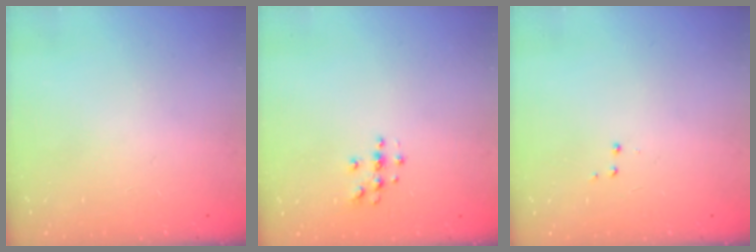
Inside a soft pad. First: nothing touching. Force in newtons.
{"total": 3.9, "press": 3.9, "slide": 0.4}
{"total": 2.9, "press": 2.8, "slide": 0.7}